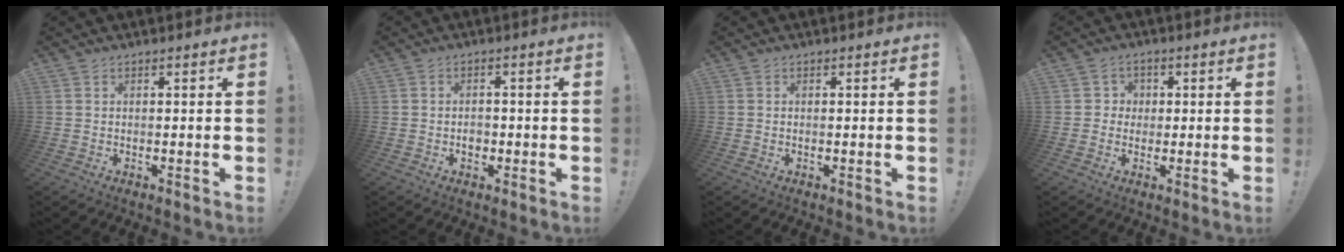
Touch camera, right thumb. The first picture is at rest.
{"total": 2.9, "force": [-1.2, 2.2, 1.5], "torque": [-0.013, 0.001, -0.025]}
{"total": 0.0}
{"total": 3.4, "force": [-0.2, 3.3, 0.6], "torque": [-0.011, 0.008, -0.005]}